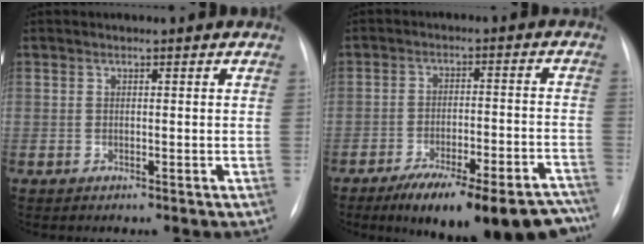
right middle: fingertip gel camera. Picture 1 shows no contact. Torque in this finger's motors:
{"motor_torque": [1.09, -1.04, 0.27, 0.11]}